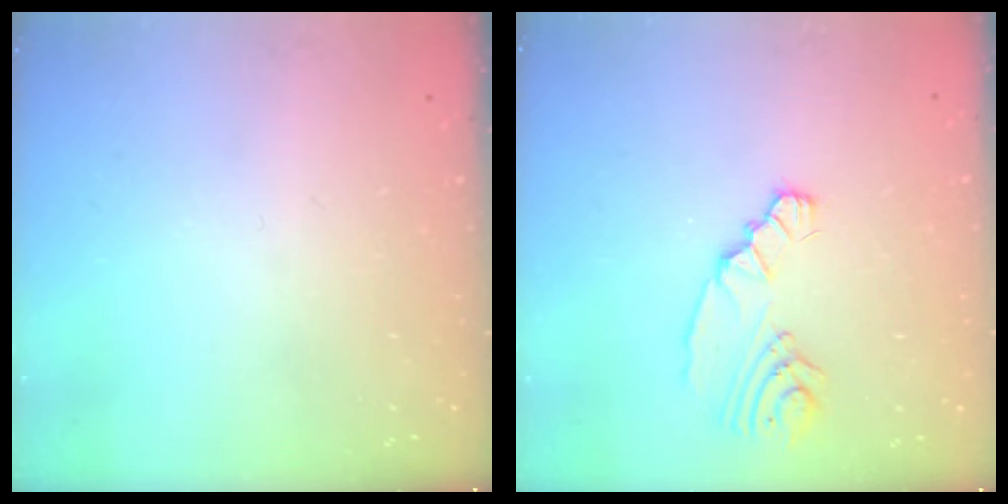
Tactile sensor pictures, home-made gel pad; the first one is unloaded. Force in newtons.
{"total": 6.7, "press": 6.7, "slide": 0.7}